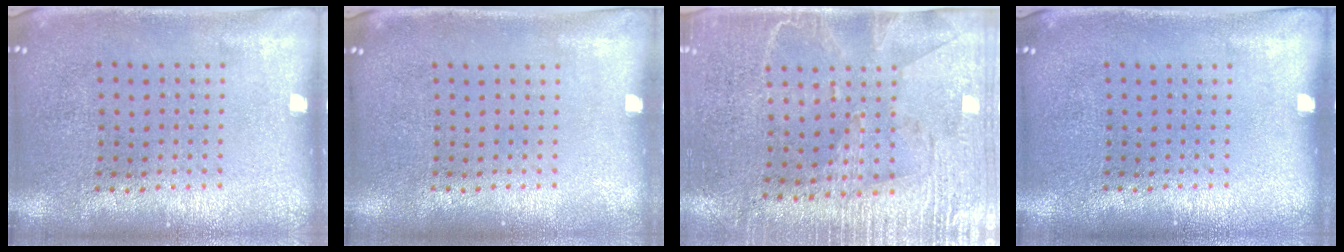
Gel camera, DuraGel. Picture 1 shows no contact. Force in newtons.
{"total": 0.0}
{"total": 3.0, "press": 2.7, "slide": 1.3}
{"total": 0.0}